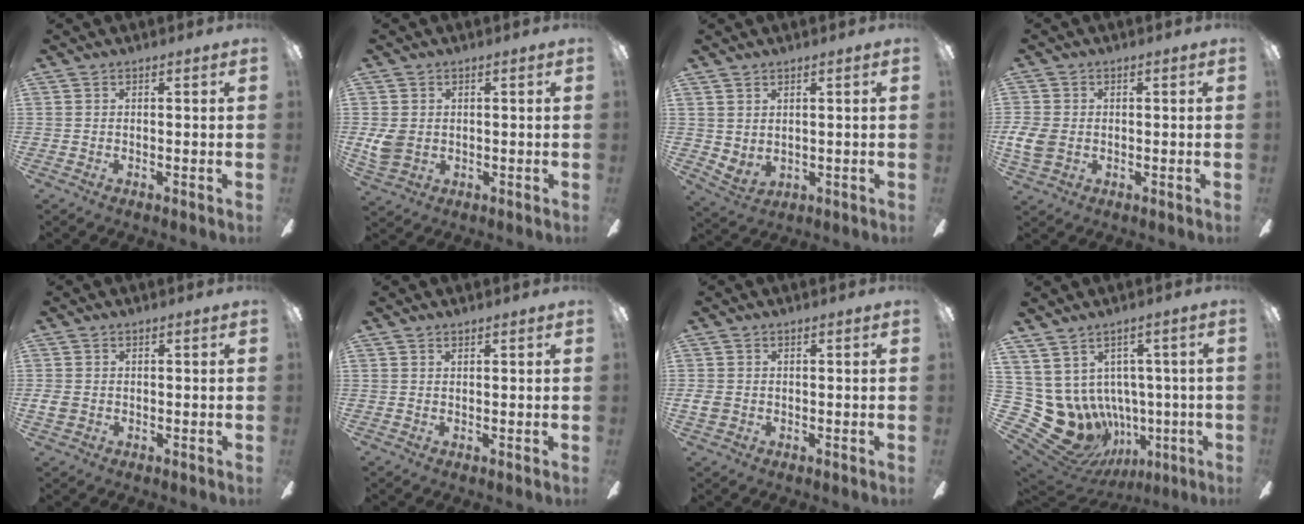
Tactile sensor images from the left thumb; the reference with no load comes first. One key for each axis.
{"total": 5.1, "fx": 0.4, "fy": 4.1, "fz": 3.0, "tx": -0.060, "ty": 0.002, "tz": 0.008}
{"total": 3.0, "fx": 2.4, "fy": 1.5, "fz": 1.0, "tx": -0.025, "ty": -0.012, "tz": 0.045}
{"total": 6.0, "fx": -0.6, "fy": 4.6, "fz": 3.8, "tx": -0.090, "ty": 0.008, "tz": -0.010}
{"total": 2.9, "fx": 0.1, "fy": 2.3, "fz": 1.7, "tx": -0.038, "ty": 0.005, "tz": 0.000}
{"total": 0.9, "fx": 0.7, "fy": 0.4, "fz": 0.5, "tx": -0.004, "ty": -0.002, "tz": 0.010}
{"total": 2.8, "fx": -0.1, "fy": 2.2, "fz": 1.7, "tx": -0.037, "ty": 0.005, "tz": -0.003}
{"total": 13.5, "fx": -2.2, "fy": 11.5, "fz": 6.8, "tx": -0.188, "ty": -0.023, "tz": -0.011}